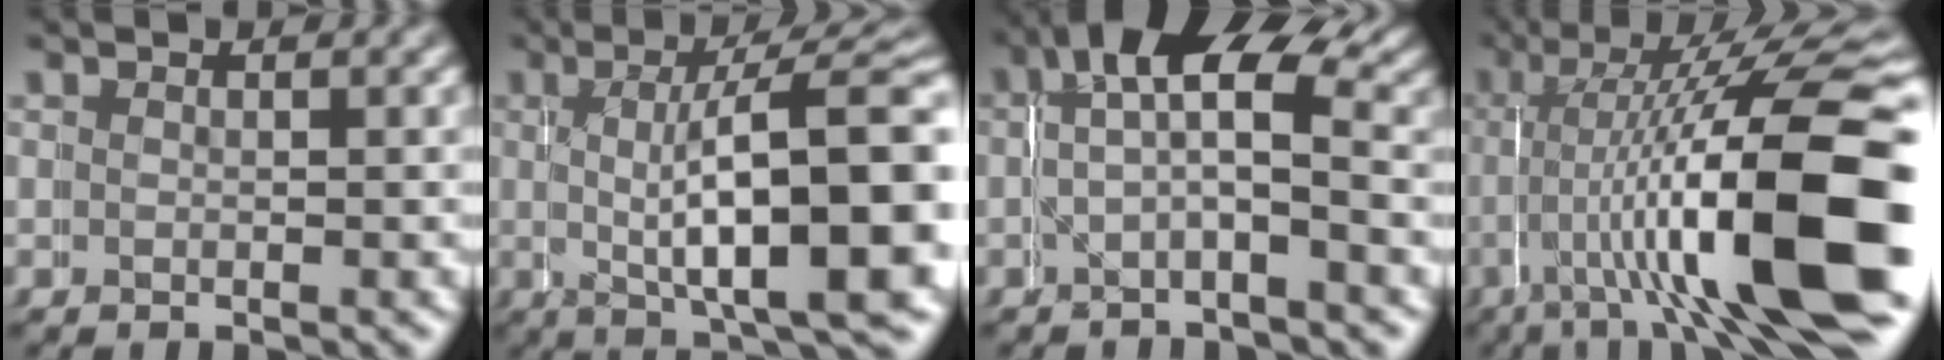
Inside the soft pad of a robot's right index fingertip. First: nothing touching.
{"total": 11.4, "force": [-0.8, 4.3, 10.5], "torque": [-0.135, -0.009, -0.004]}
{"total": 5.0, "force": [1.4, 2.9, 3.9], "torque": [-0.074, -0.010, 0.011]}
{"total": 15.6, "force": [-0.1, 5.0, 14.8], "torque": [-0.217, 0.015, -0.005]}